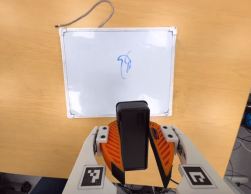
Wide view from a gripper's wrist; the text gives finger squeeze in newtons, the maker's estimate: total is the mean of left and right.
{"total": 7.5, "left": 8.5, "right": 6.6}